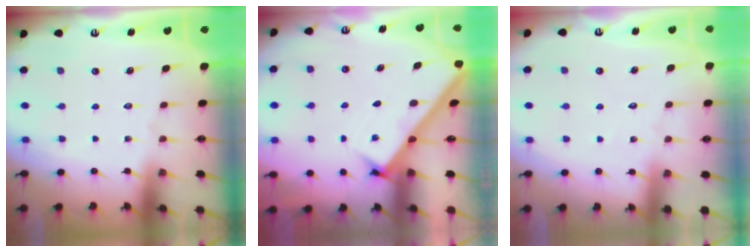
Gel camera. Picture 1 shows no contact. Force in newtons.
{"total": 2.4, "press": 2.4, "slide": 0.3}
{"total": 2.7, "press": 2.7, "slide": 0.3}